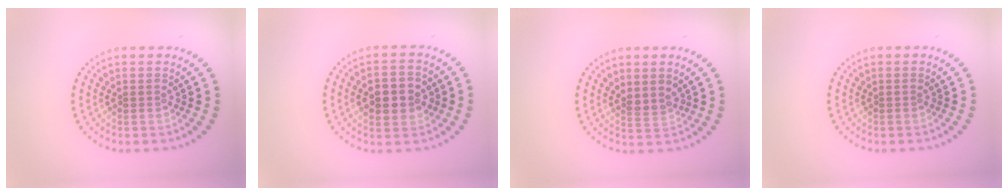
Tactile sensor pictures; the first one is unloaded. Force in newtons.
{"total": 4.1, "press": 4.1, "slide": 0.0}
{"total": 1.8, "press": 1.5, "slide": 1.1}
{"total": 0.0}